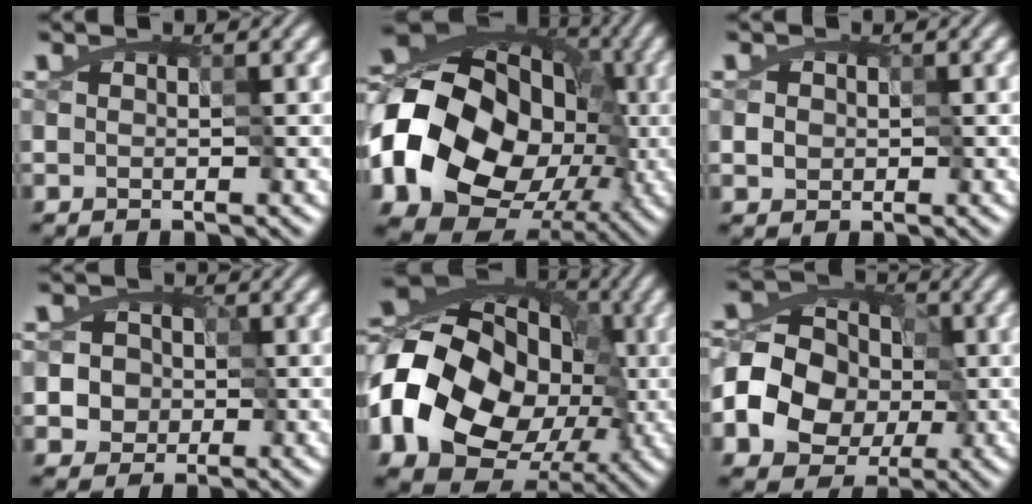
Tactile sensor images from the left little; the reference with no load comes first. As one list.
[{"total": 18.5, "force": [-4.5, 15.1, 9.7], "torque": [-0.172, -0.026, -0.090]}, {"total": 2.1, "force": [0.2, 1.9, 0.8], "torque": [-0.028, 0.008, 0.009]}, {"total": 4.1, "force": [-0.9, 3.8, 1.2], "torque": [-0.001, 0.025, -0.024]}, {"total": 16.6, "force": [-4.5, 13.4, 8.7], "torque": [-0.166, -0.001, -0.089]}, {"total": 9.1, "force": [-2.7, 7.9, 3.7], "torque": [-0.061, -0.010, -0.067]}]